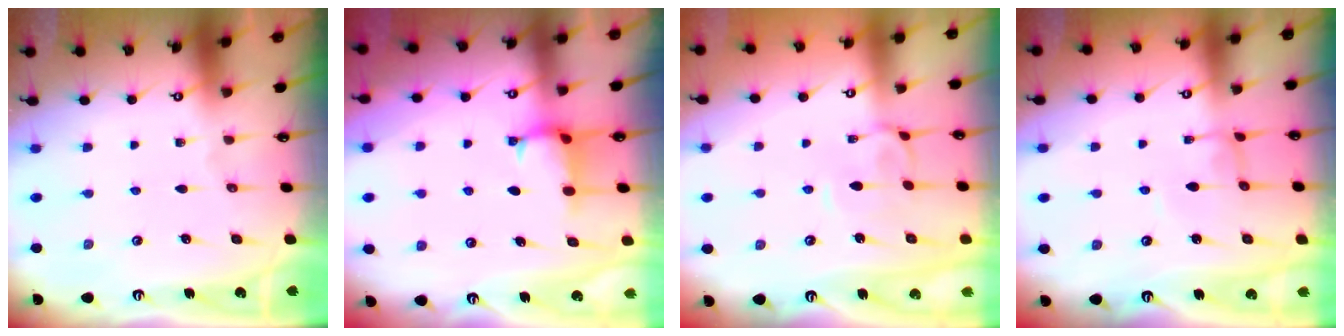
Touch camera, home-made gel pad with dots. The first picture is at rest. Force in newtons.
{"total": 1.3, "press": 1.2, "slide": 0.3}
{"total": 2.4, "press": 2.4, "slide": 0.6}
{"total": 2.0, "press": 2.0, "slide": 0.1}